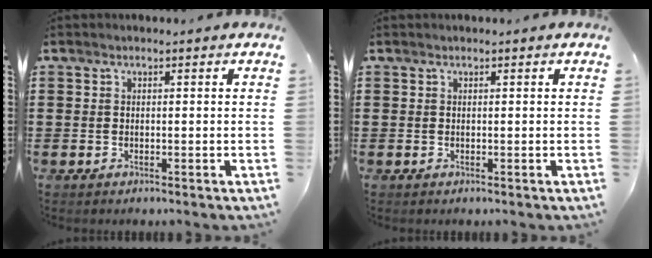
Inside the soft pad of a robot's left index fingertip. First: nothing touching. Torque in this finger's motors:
{"motor_torque": [-0.03, 0.03, -0.01, -0.02]}